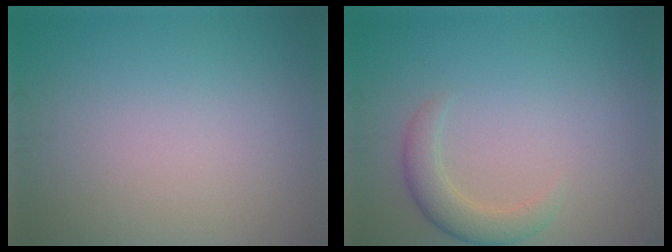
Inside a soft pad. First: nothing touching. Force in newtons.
{"total": 2.8, "press": 2.8, "slide": 0.0}